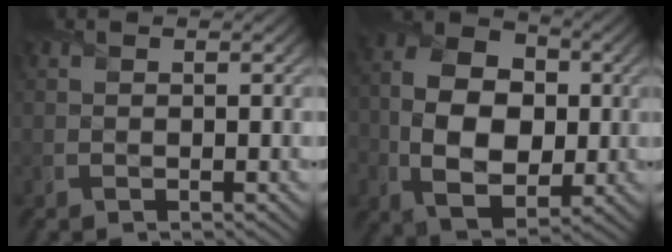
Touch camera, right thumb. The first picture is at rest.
{"total": 11.8, "force": [-1.2, 8.4, 8.3], "torque": [-0.181, -0.005, -0.023]}